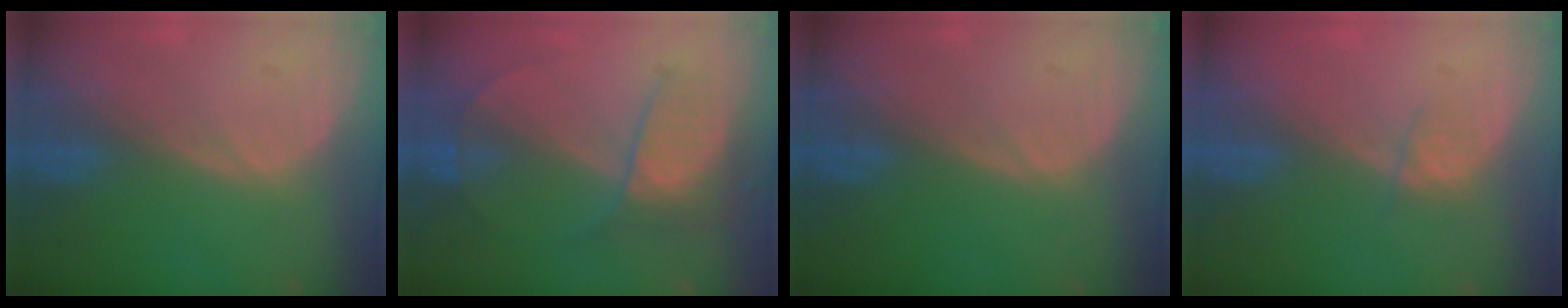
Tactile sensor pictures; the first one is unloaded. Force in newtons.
{"total": 7.3, "press": 6.2, "slide": 3.8}
{"total": 0.0}
{"total": 1.4, "press": 1.3, "slide": 0.6}